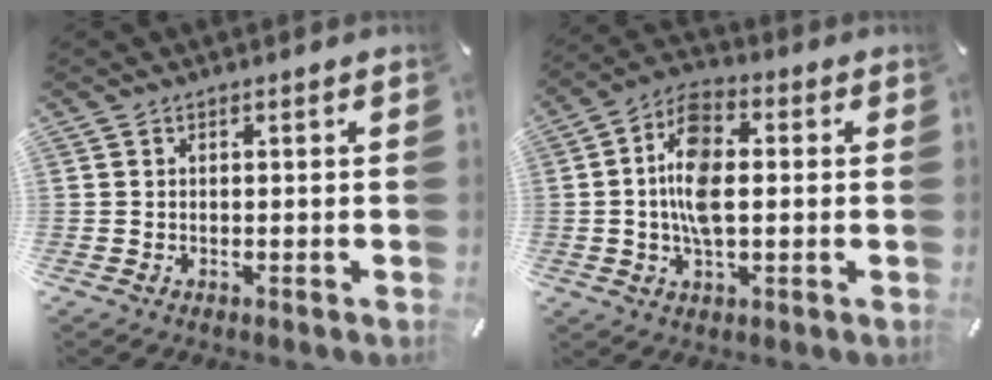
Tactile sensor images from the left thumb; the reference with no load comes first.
{"total": 11.3, "force": [0.1, 6.3, 9.3], "torque": [-0.192, 0.006, -0.002]}